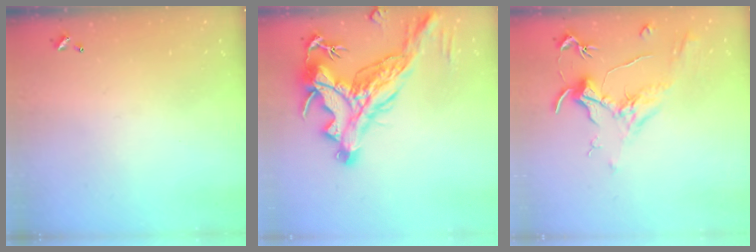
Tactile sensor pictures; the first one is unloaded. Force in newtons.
{"total": 9.1, "press": 8.9, "slide": 2.0}
{"total": 2.0, "press": 1.8, "slide": 0.8}